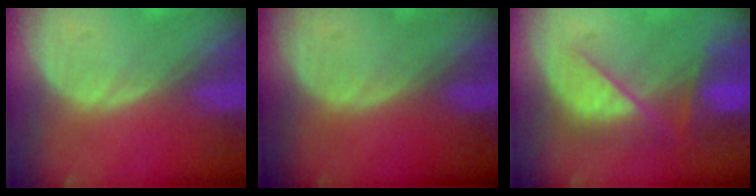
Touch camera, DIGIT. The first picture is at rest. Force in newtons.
{"total": 0.0}
{"total": 9.2, "press": 7.9, "slide": 4.7}